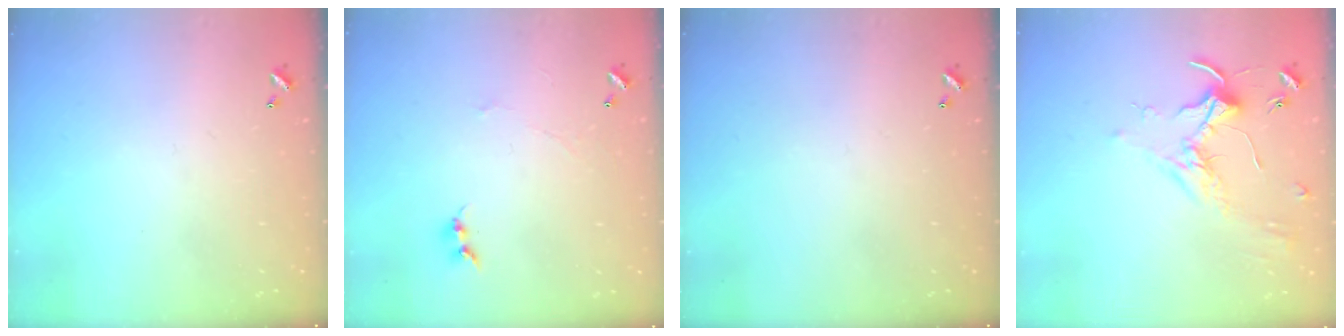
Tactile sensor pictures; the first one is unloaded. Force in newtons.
{"total": 0.6, "press": 0.3, "slide": 0.5}
{"total": 0.0}
{"total": 1.7, "press": 1.7, "slide": 0.4}